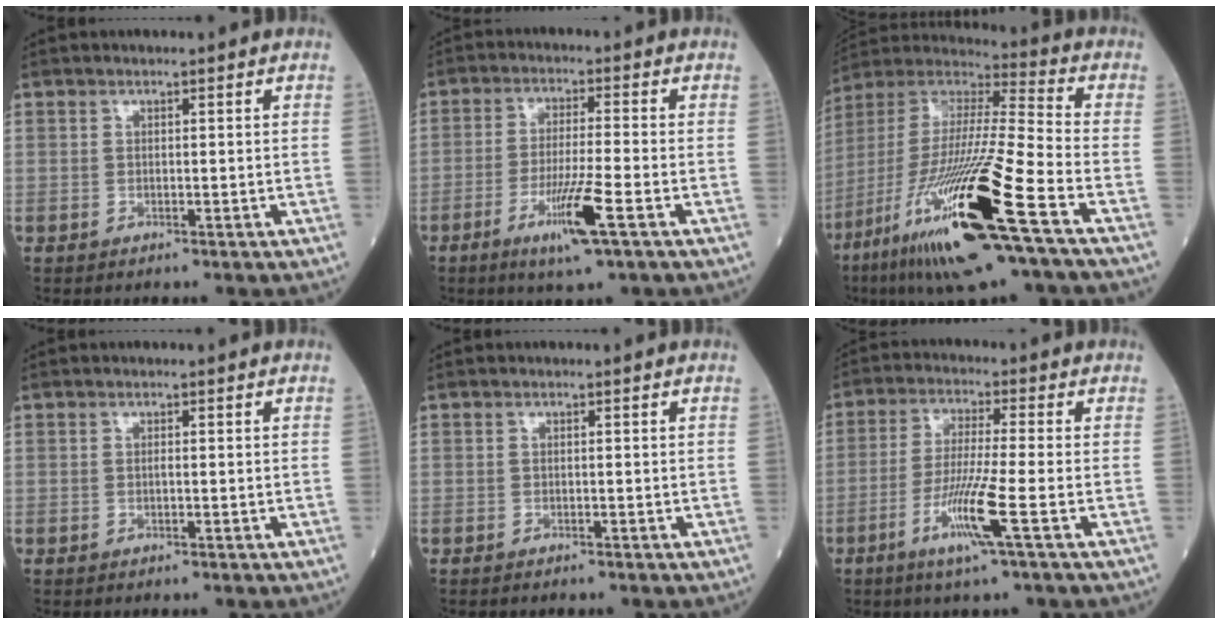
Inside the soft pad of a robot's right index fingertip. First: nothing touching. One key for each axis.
{"total": 8.2, "fx": -3.8, "fy": -0.3, "fz": 7.3, "tx": -0.138, "ty": -0.018, "tz": -0.069}
{"total": 23.8, "fx": -11.3, "fy": 1.3, "fz": 20.9, "tx": -0.421, "ty": -0.054, "tz": -0.212}
{"total": 0.0}
{"total": 0.8, "fx": -0.7, "fy": 0.1, "fz": 0.3, "tx": -0.006, "ty": -0.001, "tz": -0.011}
{"total": 8.4, "fx": -3.4, "fy": -1.0, "fz": 7.7, "tx": -0.153, "ty": -0.019, "tz": -0.070}